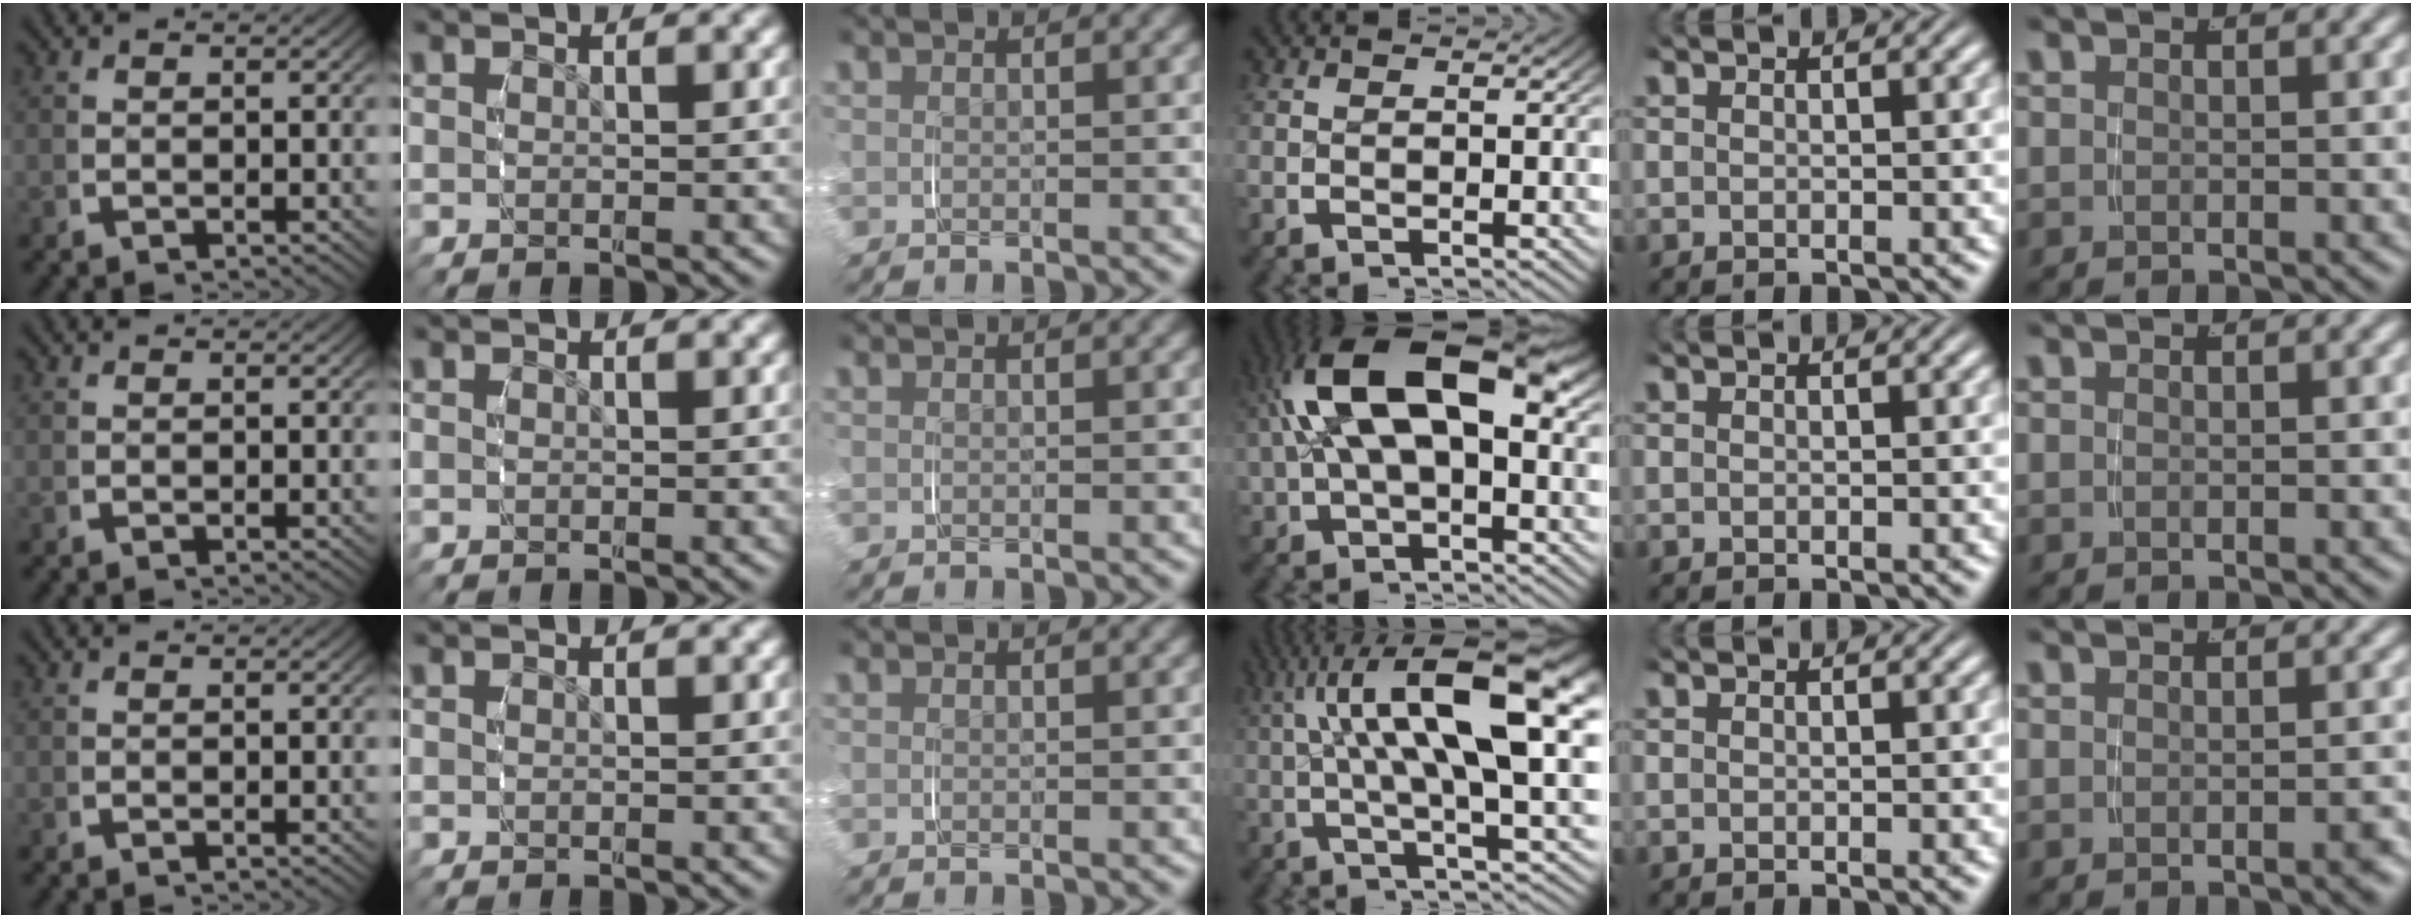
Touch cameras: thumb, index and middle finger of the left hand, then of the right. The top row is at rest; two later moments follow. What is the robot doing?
{"motion": "grasp_and_lifting", "object": "glasses case"}